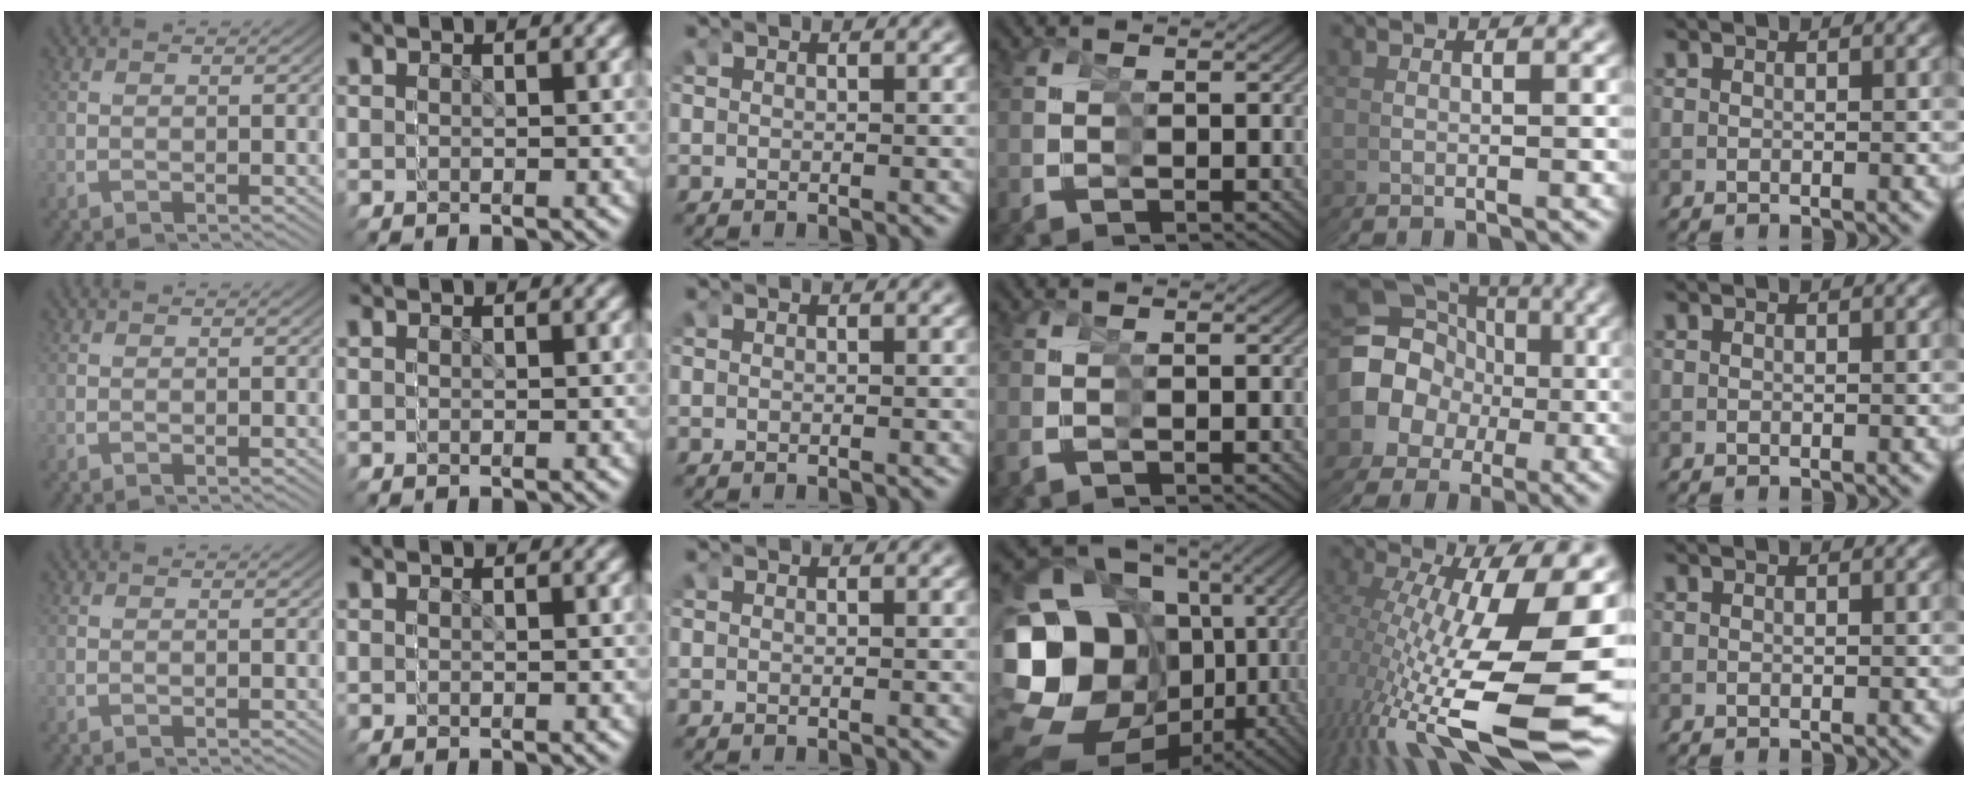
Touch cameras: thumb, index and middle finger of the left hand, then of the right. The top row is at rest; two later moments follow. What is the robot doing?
{"motion": "grasp_and_lifting", "object": "straw"}